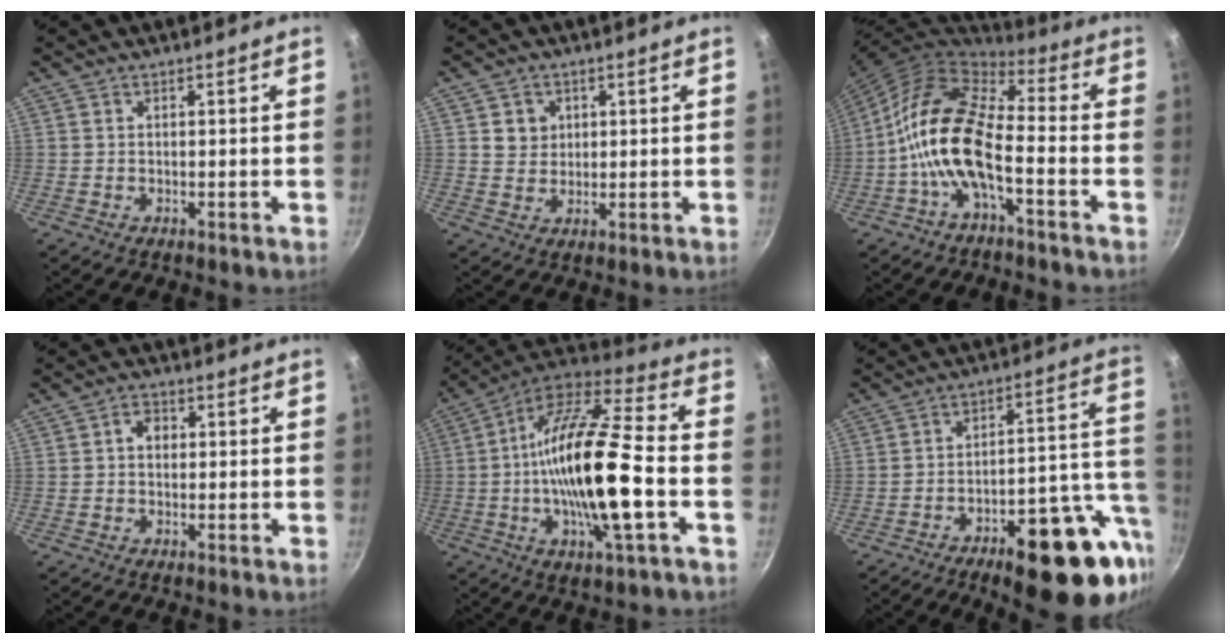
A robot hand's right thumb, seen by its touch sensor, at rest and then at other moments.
{"total": 4.2, "force": [1.3, 3.9, 1.2], "torque": [0.003, 0.001, 0.022]}
{"total": 14.7, "force": [-4.1, 6.6, 12.5], "torque": [-0.233, 0.042, -0.093]}
{"total": 3.2, "force": [0.3, 2.6, 1.9], "torque": [-0.017, 0.006, 0.000]}
{"total": 22.8, "force": [-3.5, 6.5, 21.6], "torque": [-0.396, 0.023, -0.078]}
{"total": 21.2, "force": [-9.1, 7.7, 17.5], "torque": [-0.197, 0.042, -0.126]}